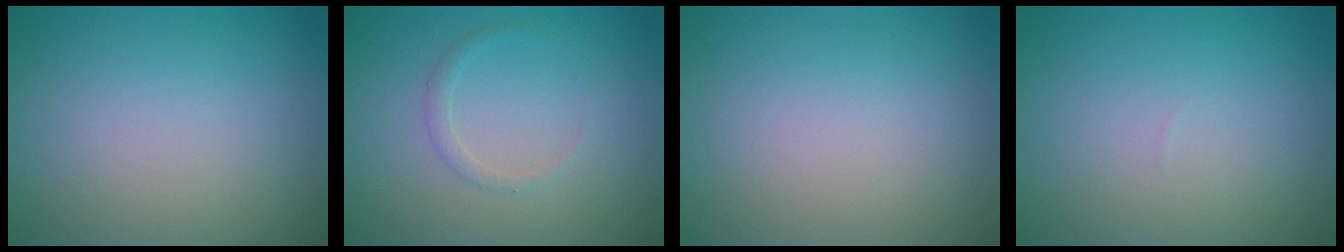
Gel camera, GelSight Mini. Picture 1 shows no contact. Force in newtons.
{"total": 1.0, "press": 1.0, "slide": 0.0}
{"total": 0.0}
{"total": 0.0}